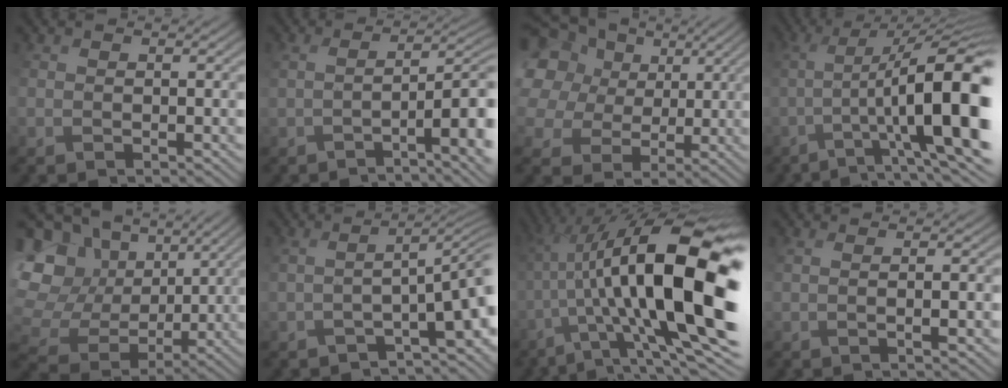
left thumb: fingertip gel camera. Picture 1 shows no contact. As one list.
[{"total": 8.9, "force": [-2.7, 2.2, 8.2], "torque": [-0.106, 0.008, -0.030]}, {"total": 19.1, "force": [8.4, 15.1, 8.2], "torque": [-0.282, 0.049, 0.131]}, {"total": 15.0, "force": [-1.5, 5.1, 14.0], "torque": [-0.237, -0.020, 0.005]}, {"total": 17.8, "force": [6.3, 14.8, 7.7], "torque": [-0.277, 0.031, 0.146]}, {"total": 8.0, "force": [-3.1, 1.8, 7.1], "torque": [-0.091, 0.003, -0.034]}, {"total": 20.1, "force": [0.9, 8.0, 18.5], "torque": [-0.311, 0.006, 0.025]}, {"total": 3.1, "force": [0.4, 0.8, 3.0], "torque": [-0.040, 0.002, 0.010]}]